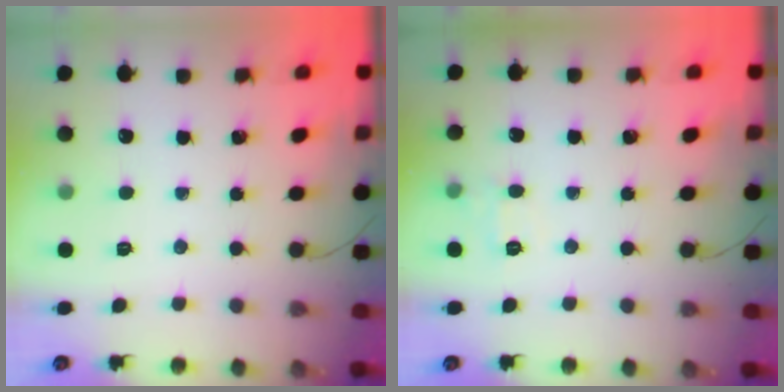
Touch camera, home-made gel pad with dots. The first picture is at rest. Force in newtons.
{"total": 7.3, "press": 7.1, "slide": 1.8}